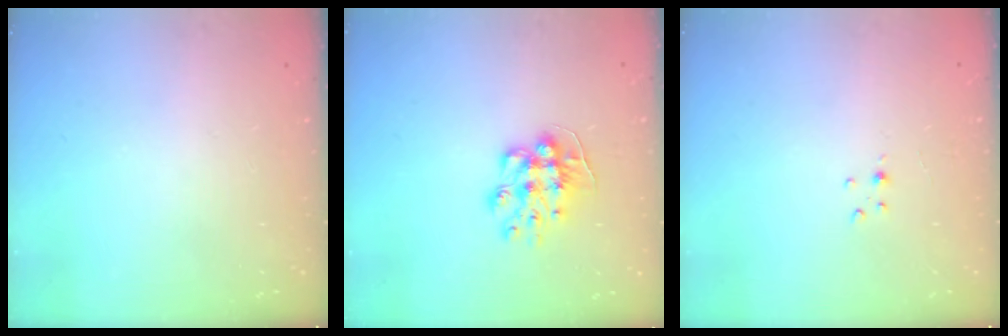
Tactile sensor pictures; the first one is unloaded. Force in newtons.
{"total": 9.9, "press": 9.9, "slide": 0.4}
{"total": 2.5, "press": 2.5, "slide": 0.3}